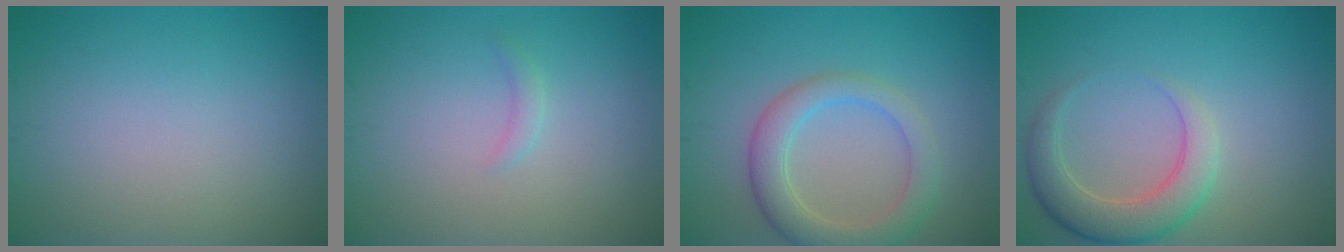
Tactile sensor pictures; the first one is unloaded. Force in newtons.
{"total": 0.8, "press": 0.8, "slide": 0.1}
{"total": 4.4, "press": 4.4, "slide": 0.4}
{"total": 4.5, "press": 4.5, "slide": 0.5}